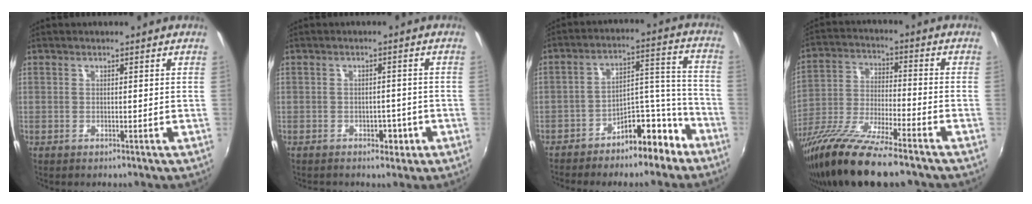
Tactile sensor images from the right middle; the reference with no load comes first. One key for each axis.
{"total": 3.4, "fx": -1.8, "fy": 2.5, "fz": 1.4, "tx": -0.027, "ty": 0.002, "tz": -0.017}
{"total": 10.9, "fx": -8.7, "fy": 4.3, "fz": 4.9, "tx": -0.064, "ty": 0.058, "tz": -0.126}
{"total": 17.9, "fx": -13.5, "fy": 3.0, "fz": 11.4, "tx": -0.228, "ty": -0.048, "tz": -0.245}